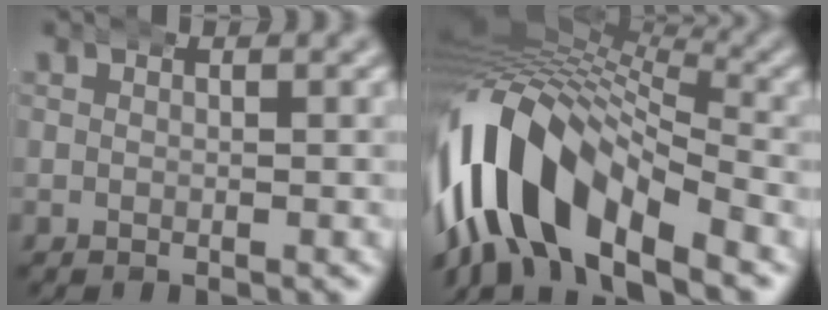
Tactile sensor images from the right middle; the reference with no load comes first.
{"total": 15.1, "force": [-2.1, 9.4, 11.7], "torque": [-0.246, -0.015, -0.025]}